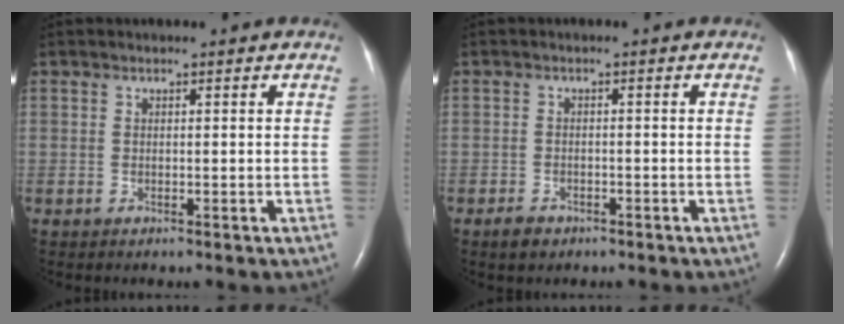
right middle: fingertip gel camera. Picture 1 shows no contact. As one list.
[{"total": 2.2, "force": [-1.6, 1.3, 0.8], "torque": [-0.021, 0.001, -0.020]}]